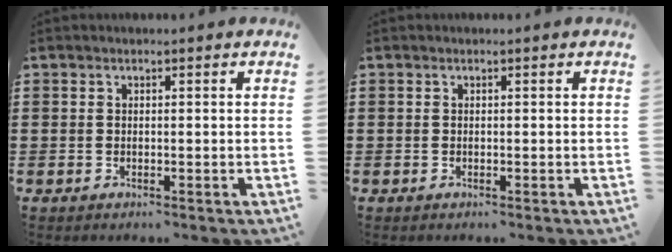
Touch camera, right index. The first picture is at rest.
{"total": 0.0}